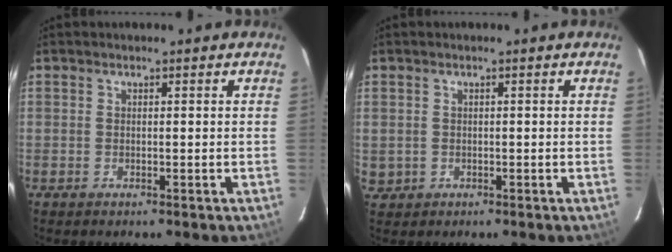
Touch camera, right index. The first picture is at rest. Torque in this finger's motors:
{"motor_torque": [-0.86, 0.54, -1.05, -0.21]}